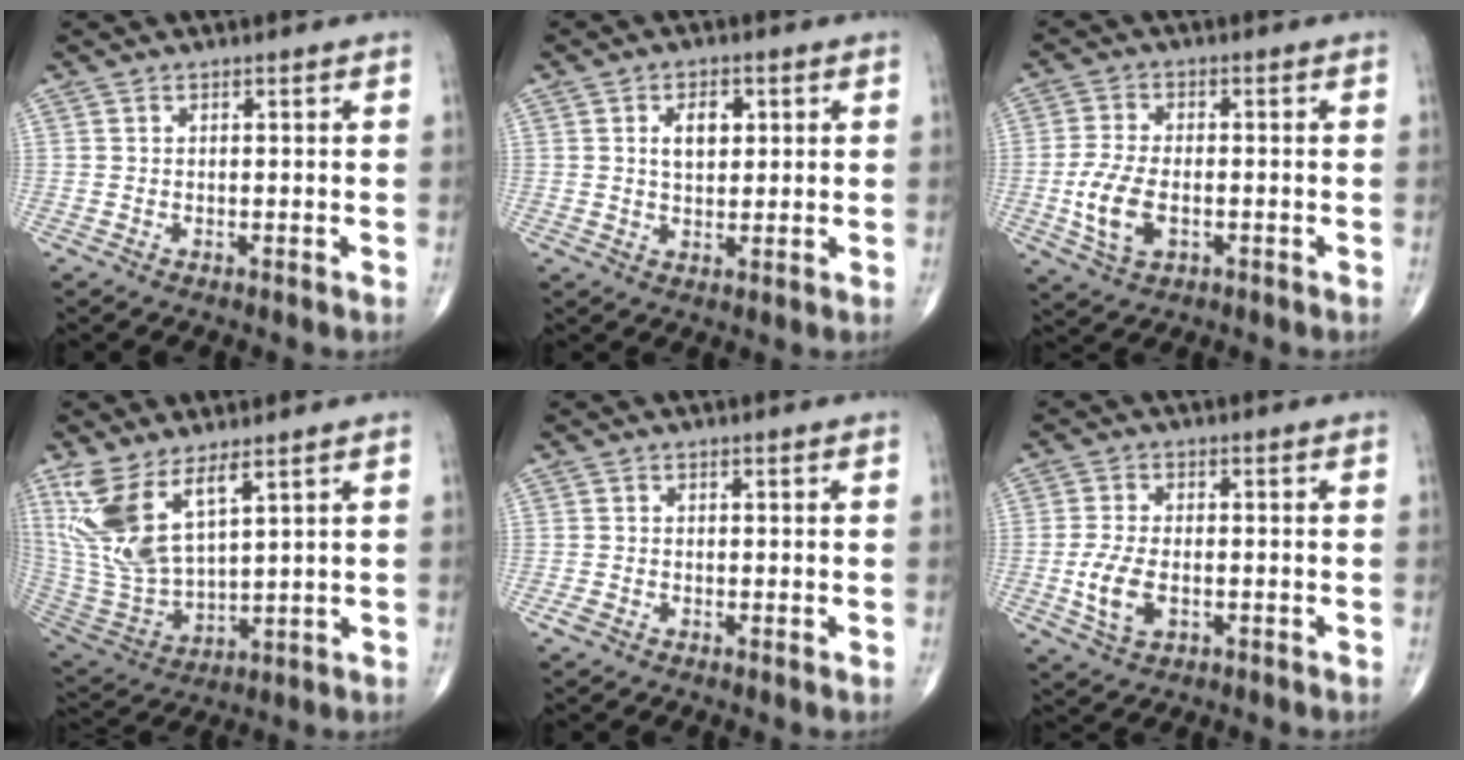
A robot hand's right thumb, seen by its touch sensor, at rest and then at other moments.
{"total": 5.2, "force": [1.4, 3.1, 3.9], "torque": [-0.051, -0.004, 0.023]}
{"total": 8.2, "force": [-1.8, 4.6, 6.5], "torque": [-0.137, 0.003, -0.031]}
{"total": 14.1, "force": [7.5, 5.6, 10.7], "torque": [-0.225, -0.037, 0.171]}
{"total": 1.4, "force": [-0.6, 0.8, 1.0], "torque": [-0.020, -0.001, -0.013]}
{"total": 6.5, "force": [-1.5, 3.7, 5.2], "torque": [-0.109, 0.001, -0.025]}